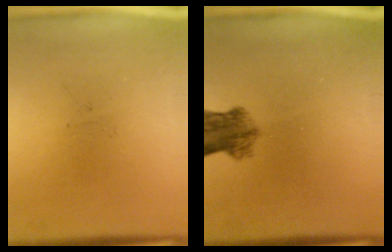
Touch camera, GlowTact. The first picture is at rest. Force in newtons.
{"total": 5.0}